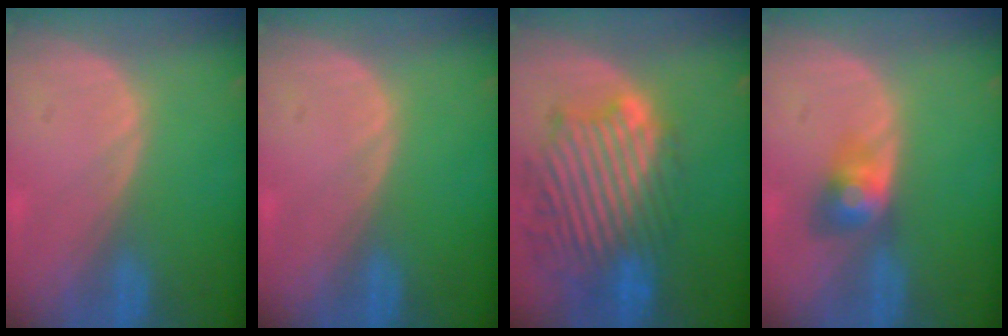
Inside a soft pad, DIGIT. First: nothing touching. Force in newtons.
{"total": 0.0}
{"total": 13.0, "press": 11.6, "slide": 5.8}
{"total": 3.5, "press": 3.5, "slide": 0.2}